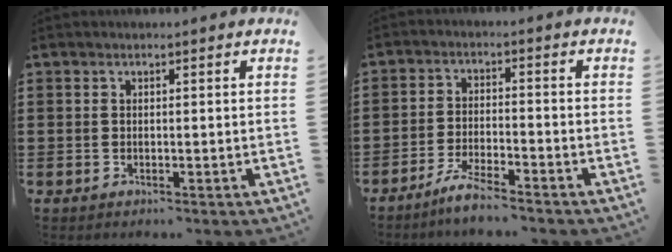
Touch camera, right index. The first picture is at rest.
{"total": 4.4, "force": [-4.0, 0.0, 1.8], "torque": [-0.046, -0.003, -0.079]}